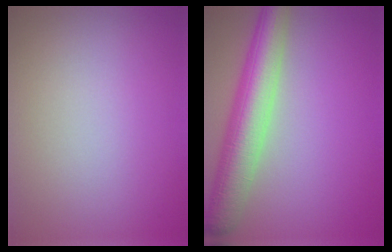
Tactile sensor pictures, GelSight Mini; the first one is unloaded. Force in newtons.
{"total": 7.0, "press": 7.0, "slide": 0.3}